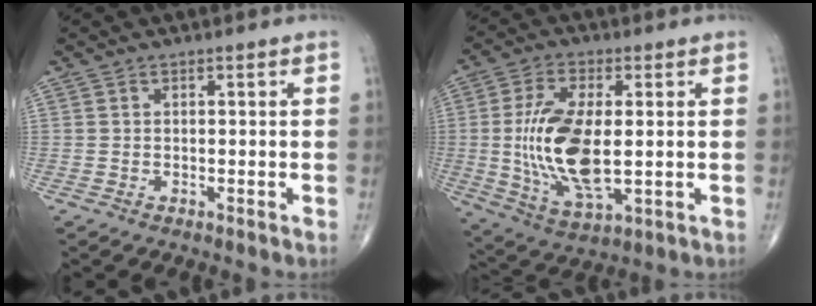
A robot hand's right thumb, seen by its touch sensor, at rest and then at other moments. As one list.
[{"total": 15.6, "force": [-0.2, 6.8, 14.1], "torque": [-0.282, -0.015, 0.005]}]